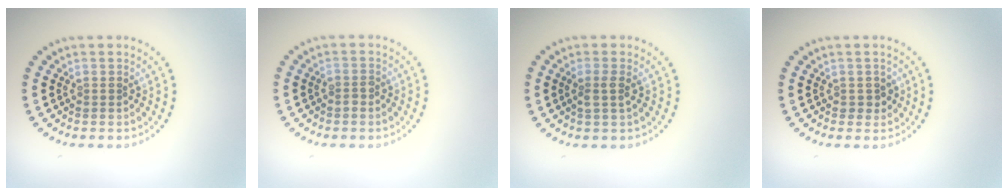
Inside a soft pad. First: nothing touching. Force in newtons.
{"total": 0.8, "press": 0.7, "slide": 0.4}
{"total": 1.5, "press": 1.2, "slide": 0.9}
{"total": 1.1, "press": 1.1, "slide": 0.3}